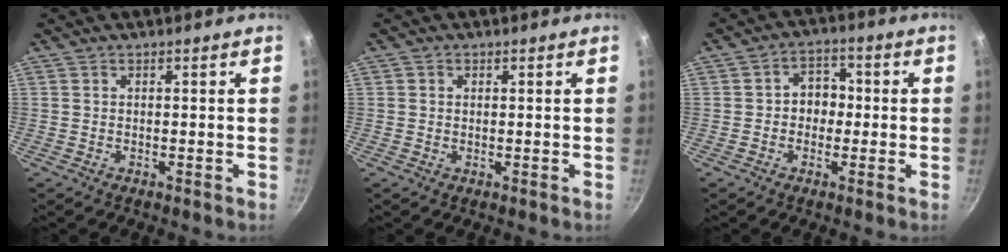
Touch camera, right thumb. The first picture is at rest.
{"total": 1.0, "force": [0.3, 0.9, 0.2], "torque": [-0.001, 0.000, 0.002]}
{"total": 5.5, "force": [-0.4, 4.6, 3.0], "torque": [-0.001, 0.015, -0.012]}